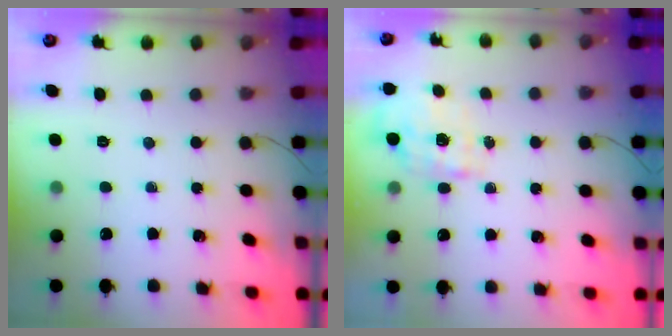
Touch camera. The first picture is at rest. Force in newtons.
{"total": 1.8, "press": 1.7, "slide": 0.5}